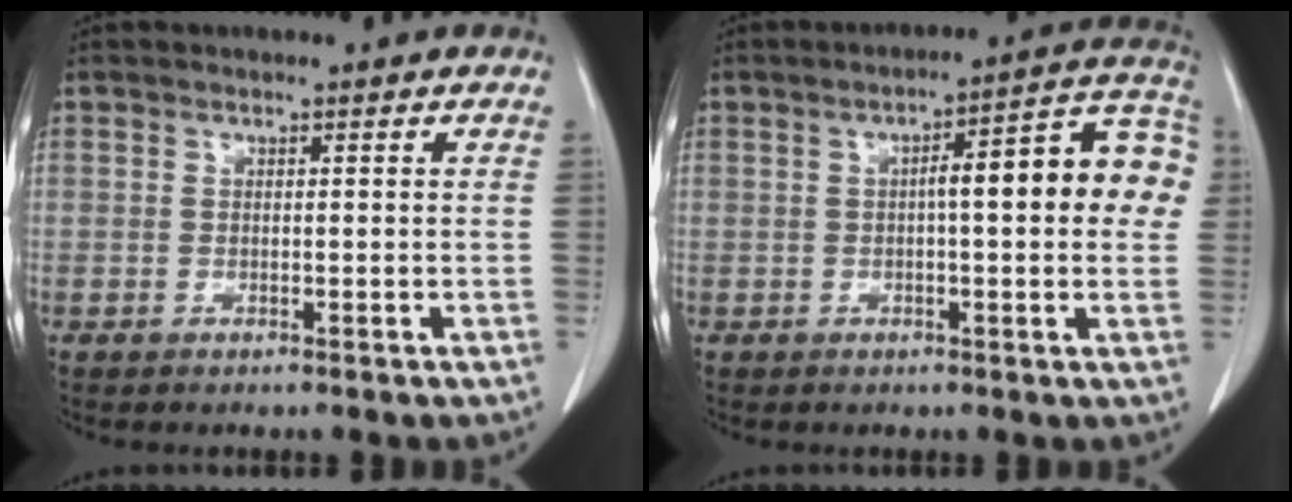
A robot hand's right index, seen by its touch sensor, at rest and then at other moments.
{"total": 12.4, "force": [1.0, 2.6, 12.1], "torque": [-0.153, 0.040, 0.007]}